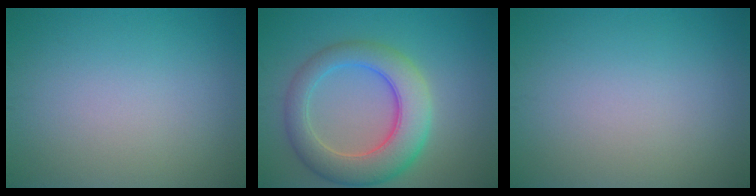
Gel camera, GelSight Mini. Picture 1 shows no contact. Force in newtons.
{"total": 7.3, "press": 7.2, "slide": 0.4}
{"total": 0.0}